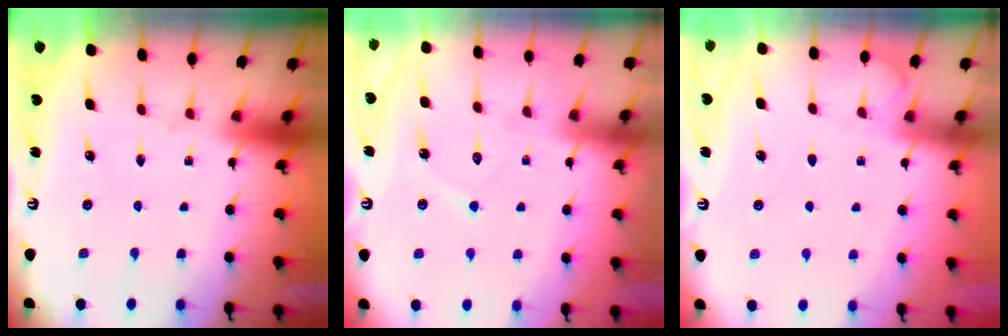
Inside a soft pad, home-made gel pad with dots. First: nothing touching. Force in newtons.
{"total": 6.6, "press": 6.6, "slide": 0.6}
{"total": 2.3, "press": 2.3, "slide": 0.3}